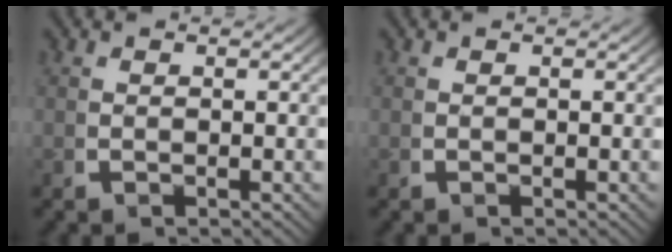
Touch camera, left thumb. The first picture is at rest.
{"total": 0.0}